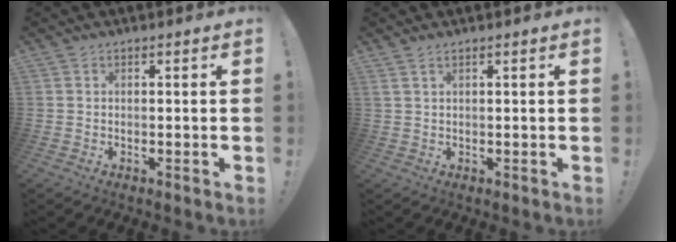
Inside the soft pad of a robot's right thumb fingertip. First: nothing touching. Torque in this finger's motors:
{"motor_torque": [-0.36, 0.24, -0.29, 0.22, 0.07]}